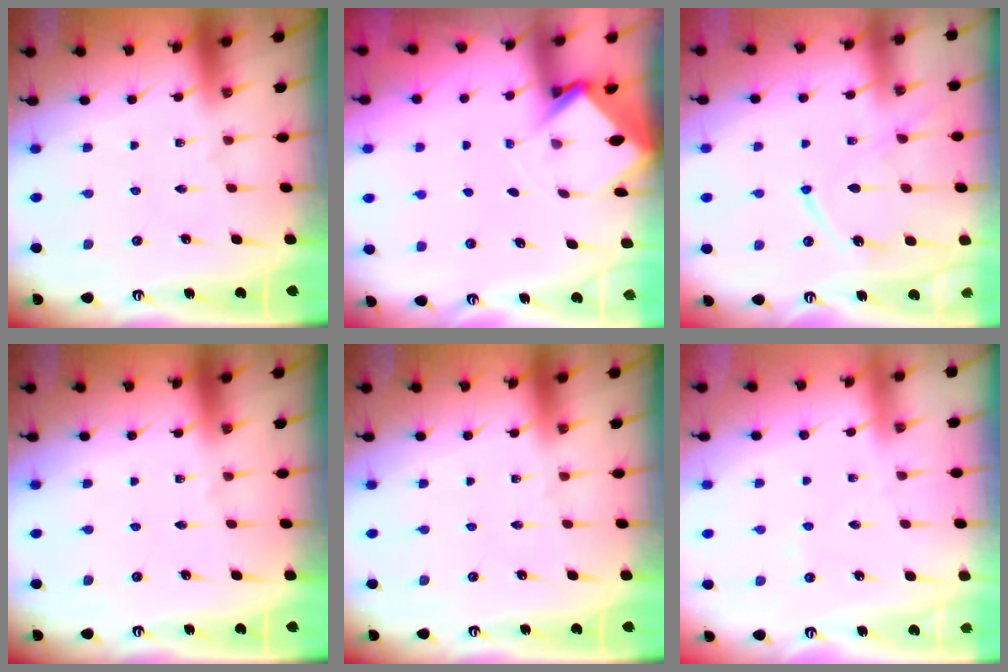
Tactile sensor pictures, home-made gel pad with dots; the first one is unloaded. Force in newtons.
{"total": 3.0, "press": 3.0, "slide": 0.2}
{"total": 12.3, "press": 12.3, "slide": 1.3}
{"total": 0.0}
{"total": 0.0}
{"total": 2.7, "press": 2.6, "slide": 0.5}